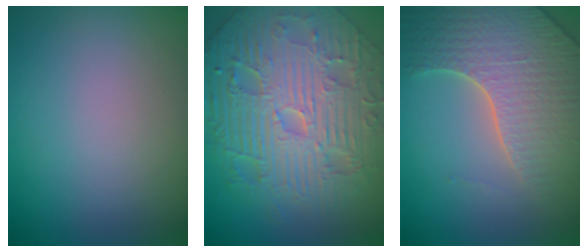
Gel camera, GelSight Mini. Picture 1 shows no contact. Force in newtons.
{"total": 11.8, "press": 7.7, "slide": 9.0}
{"total": 5.8, "press": 4.9, "slide": 3.0}